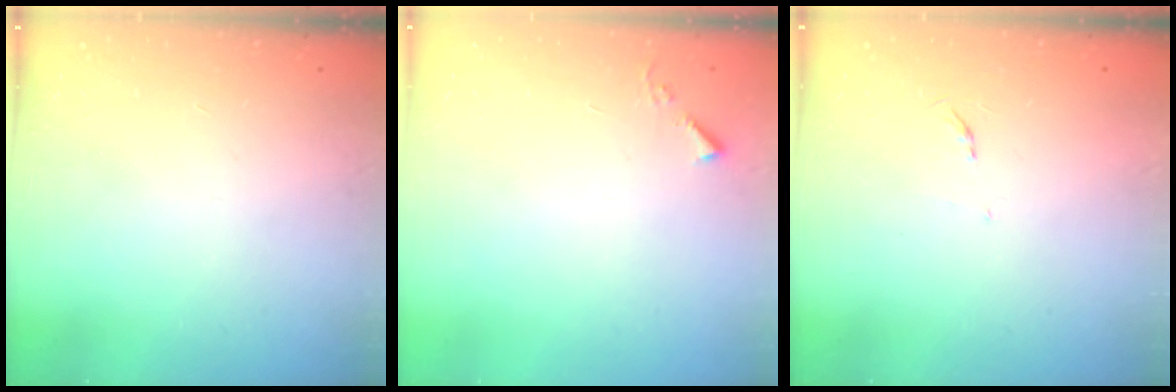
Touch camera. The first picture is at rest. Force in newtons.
{"total": 3.2, "press": 3.2, "slide": 0.5}
{"total": 3.1, "press": 3.0, "slide": 0.5}